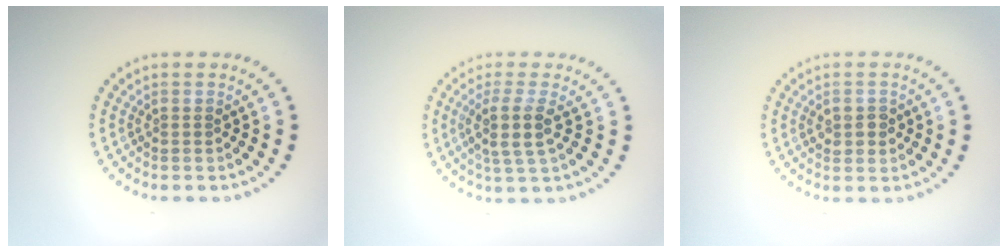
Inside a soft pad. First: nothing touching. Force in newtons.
{"total": 2.9, "press": 2.4, "slide": 1.7}
{"total": 1.9, "press": 1.9, "slide": 0.1}